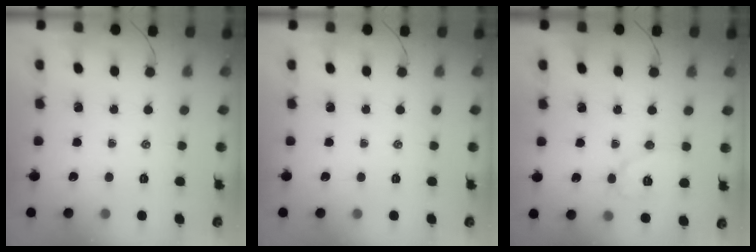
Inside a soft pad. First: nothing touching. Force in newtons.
{"total": 0.0}
{"total": 8.2, "press": 8.2, "slide": 0.2}